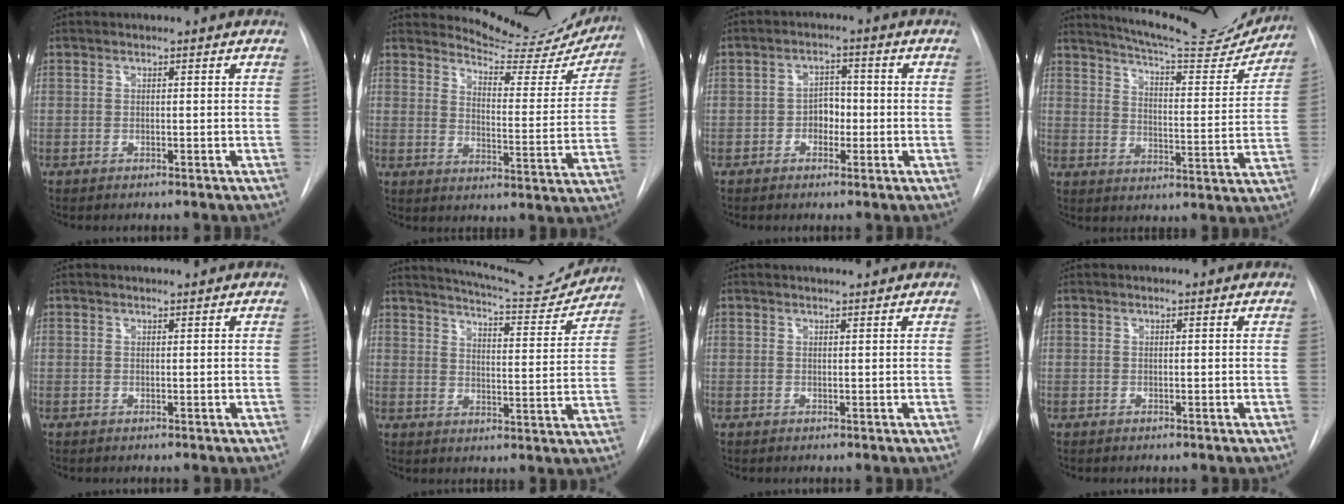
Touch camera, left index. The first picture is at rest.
{"total": 16.1, "force": [15.6, 2.6, 2.7], "torque": [-0.027, -0.071, 0.181]}
{"total": 3.1, "force": [-0.8, 2.2, 2.1], "torque": [-0.026, 0.009, -0.016]}
{"total": 18.6, "force": [17.5, 2.2, 6.0], "torque": [-0.089, -0.048, 0.226]}
{"total": 2.3, "force": [2.3, 0.0, 0.6], "torque": [-0.008, 0.010, 0.029]}
{"total": 14.6, "force": [14.2, 0.8, 3.3], "torque": [-0.053, -0.041, 0.183]}
{"total": 3.5, "force": [3.4, 0.1, 0.9], "torque": [-0.015, 0.012, 0.042]}
{"total": 1.8, "force": [1.7, 0.2, 0.5], "torque": [-0.013, 0.014, 0.018]}